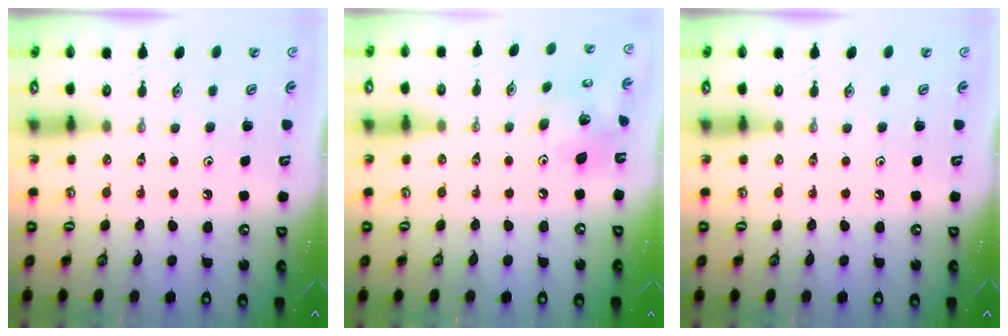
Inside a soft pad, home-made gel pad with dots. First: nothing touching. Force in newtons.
{"total": 10.6, "press": 10.6, "slide": 0.5}
{"total": 0.0}